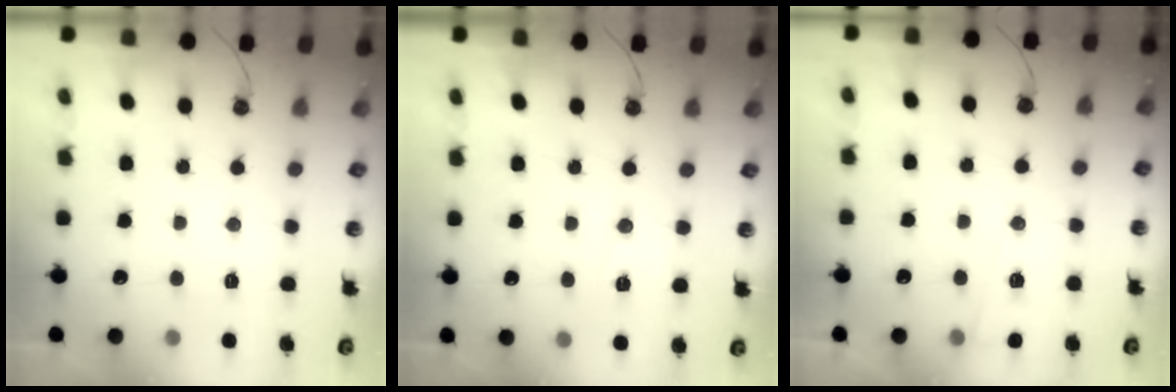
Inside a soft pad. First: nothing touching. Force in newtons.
{"total": 6.4, "press": 4.7, "slide": 4.4}
{"total": 5.1, "press": 5.0, "slide": 1.1}